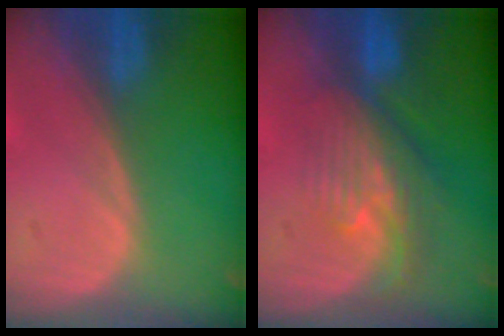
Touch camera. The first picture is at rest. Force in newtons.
{"total": 8.0, "press": 7.2, "slide": 3.6}